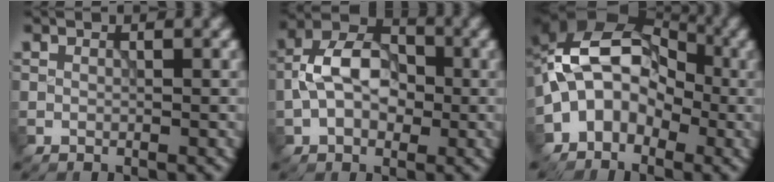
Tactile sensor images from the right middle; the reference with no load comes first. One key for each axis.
{"total": 6.4, "fx": -0.5, "fy": 4.3, "fz": 4.6, "tx": -0.084, "ty": 0.017, "tz": -0.019}
{"total": 8.2, "fx": -1.5, "fy": 6.1, "fz": 5.2, "tx": -0.067, "ty": 0.011, "tz": -0.045}